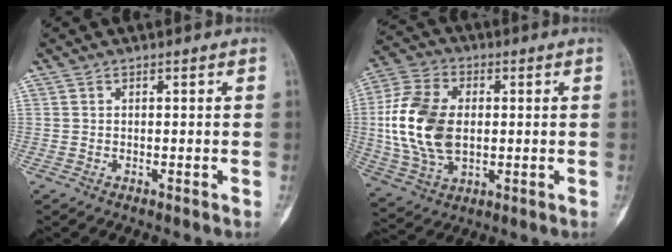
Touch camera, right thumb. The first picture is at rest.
{"total": 16.6, "force": [0.6, 10.7, 12.7], "torque": [-0.254, 0.005, 0.014]}